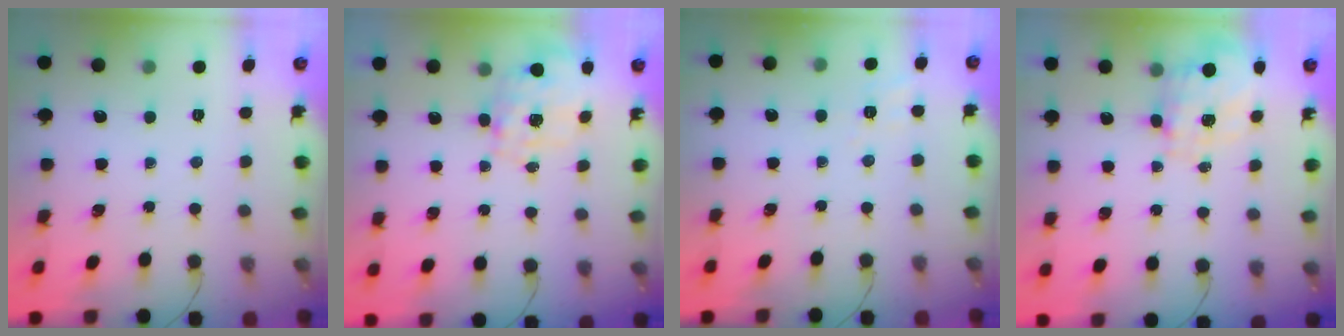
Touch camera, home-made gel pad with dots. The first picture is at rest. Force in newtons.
{"total": 8.6, "press": 8.5, "slide": 0.6}
{"total": 2.2, "press": 0.9, "slide": 2.0}
{"total": 10.2, "press": 10.2, "slide": 1.0}